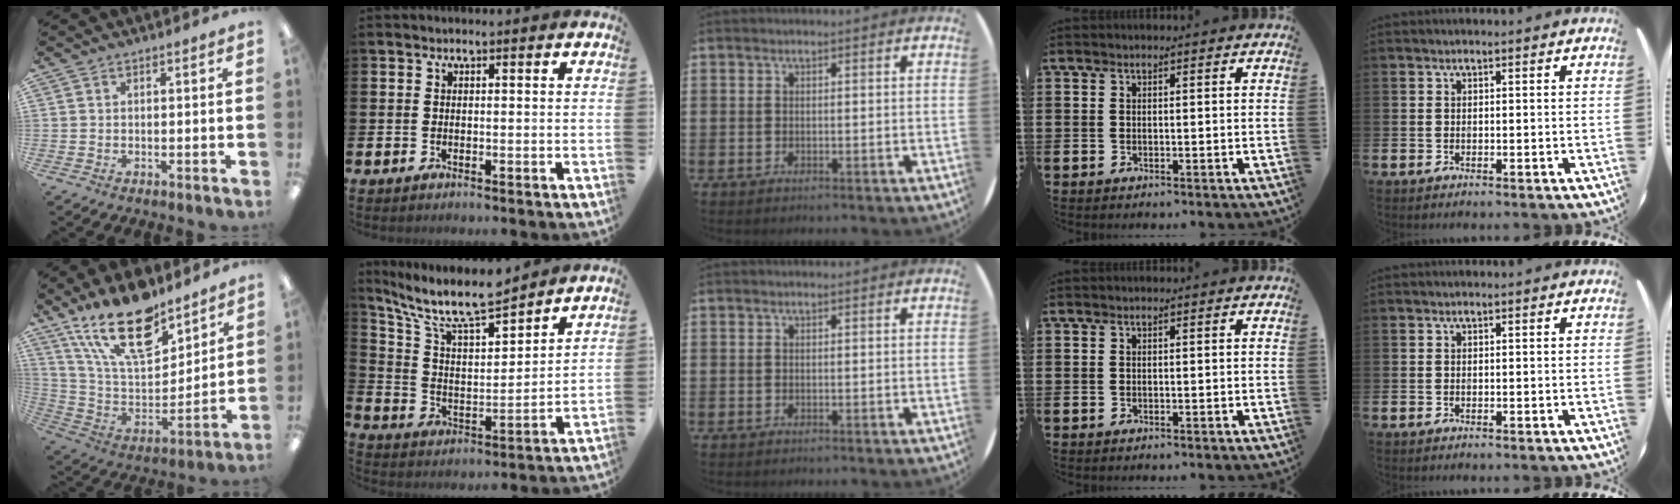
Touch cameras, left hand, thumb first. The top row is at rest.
{"thumb": {"total": 22.1, "force": [15.0, 9.4, 13.2], "torque": [-0.246, -0.085, 0.265]}, "index": {"total": 10.5, "force": [9.2, 2.2, 4.5], "torque": [-0.119, -0.056, 0.160]}}